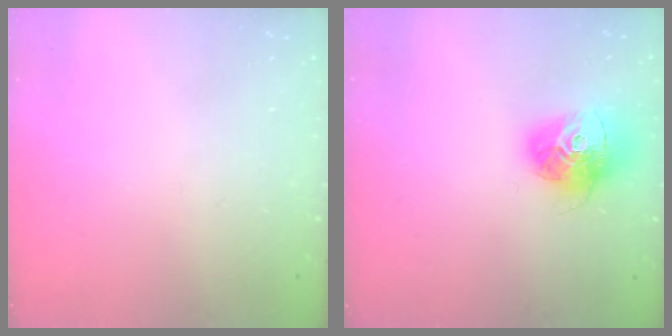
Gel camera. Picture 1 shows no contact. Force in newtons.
{"total": 16.1, "press": 16.0, "slide": 1.5}